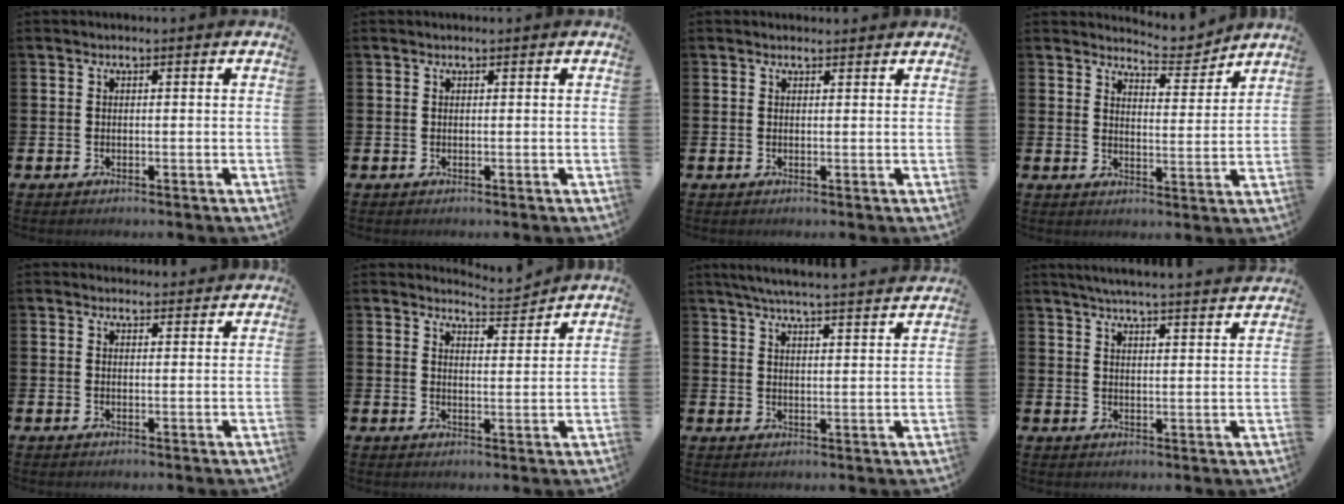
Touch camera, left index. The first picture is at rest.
{"total": 0.0}
{"total": 1.0, "force": [0.9, 0.3, 0.0], "torque": [0.007, -0.001, 0.016]}
{"total": 6.5, "force": [6.3, 1.1, 1.1], "torque": [-0.026, -0.050, 0.108]}
{"total": 1.9, "force": [1.8, 0.5, -0.2], "torque": [0.009, -0.007, 0.031]}
{"total": 4.6, "force": [4.6, 0.1, 0.2], "torque": [-0.003, -0.032, 0.081]}
{"total": 5.9, "force": [5.7, -0.3, 1.4], "torque": [-0.039, -0.033, 0.100]}
{"total": 5.1, "force": [5.0, -0.6, 1.0], "torque": [-0.027, -0.032, 0.087]}